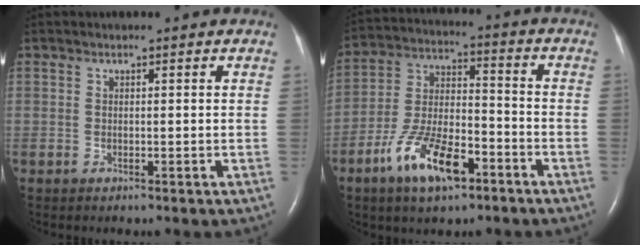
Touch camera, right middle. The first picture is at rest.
{"total": 12.3, "force": [-6.9, 4.5, 9.2], "torque": [-0.189, 0.007, -0.121]}